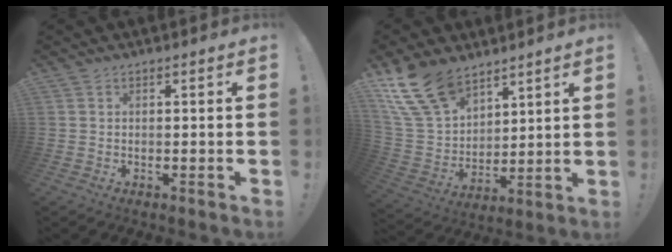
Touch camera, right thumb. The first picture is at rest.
{"total": 17.2, "force": [12.1, 9.1, 8.1], "torque": [-0.173, -0.068, 0.235]}